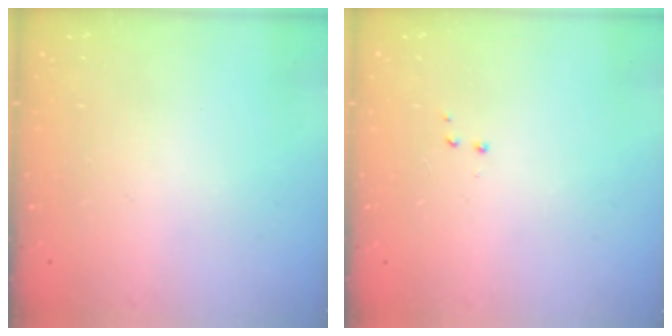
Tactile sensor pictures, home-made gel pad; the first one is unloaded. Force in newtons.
{"total": 3.0, "press": 2.9, "slide": 0.7}